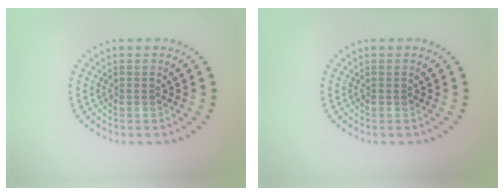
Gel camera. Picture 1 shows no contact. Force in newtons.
{"total": 0.0}